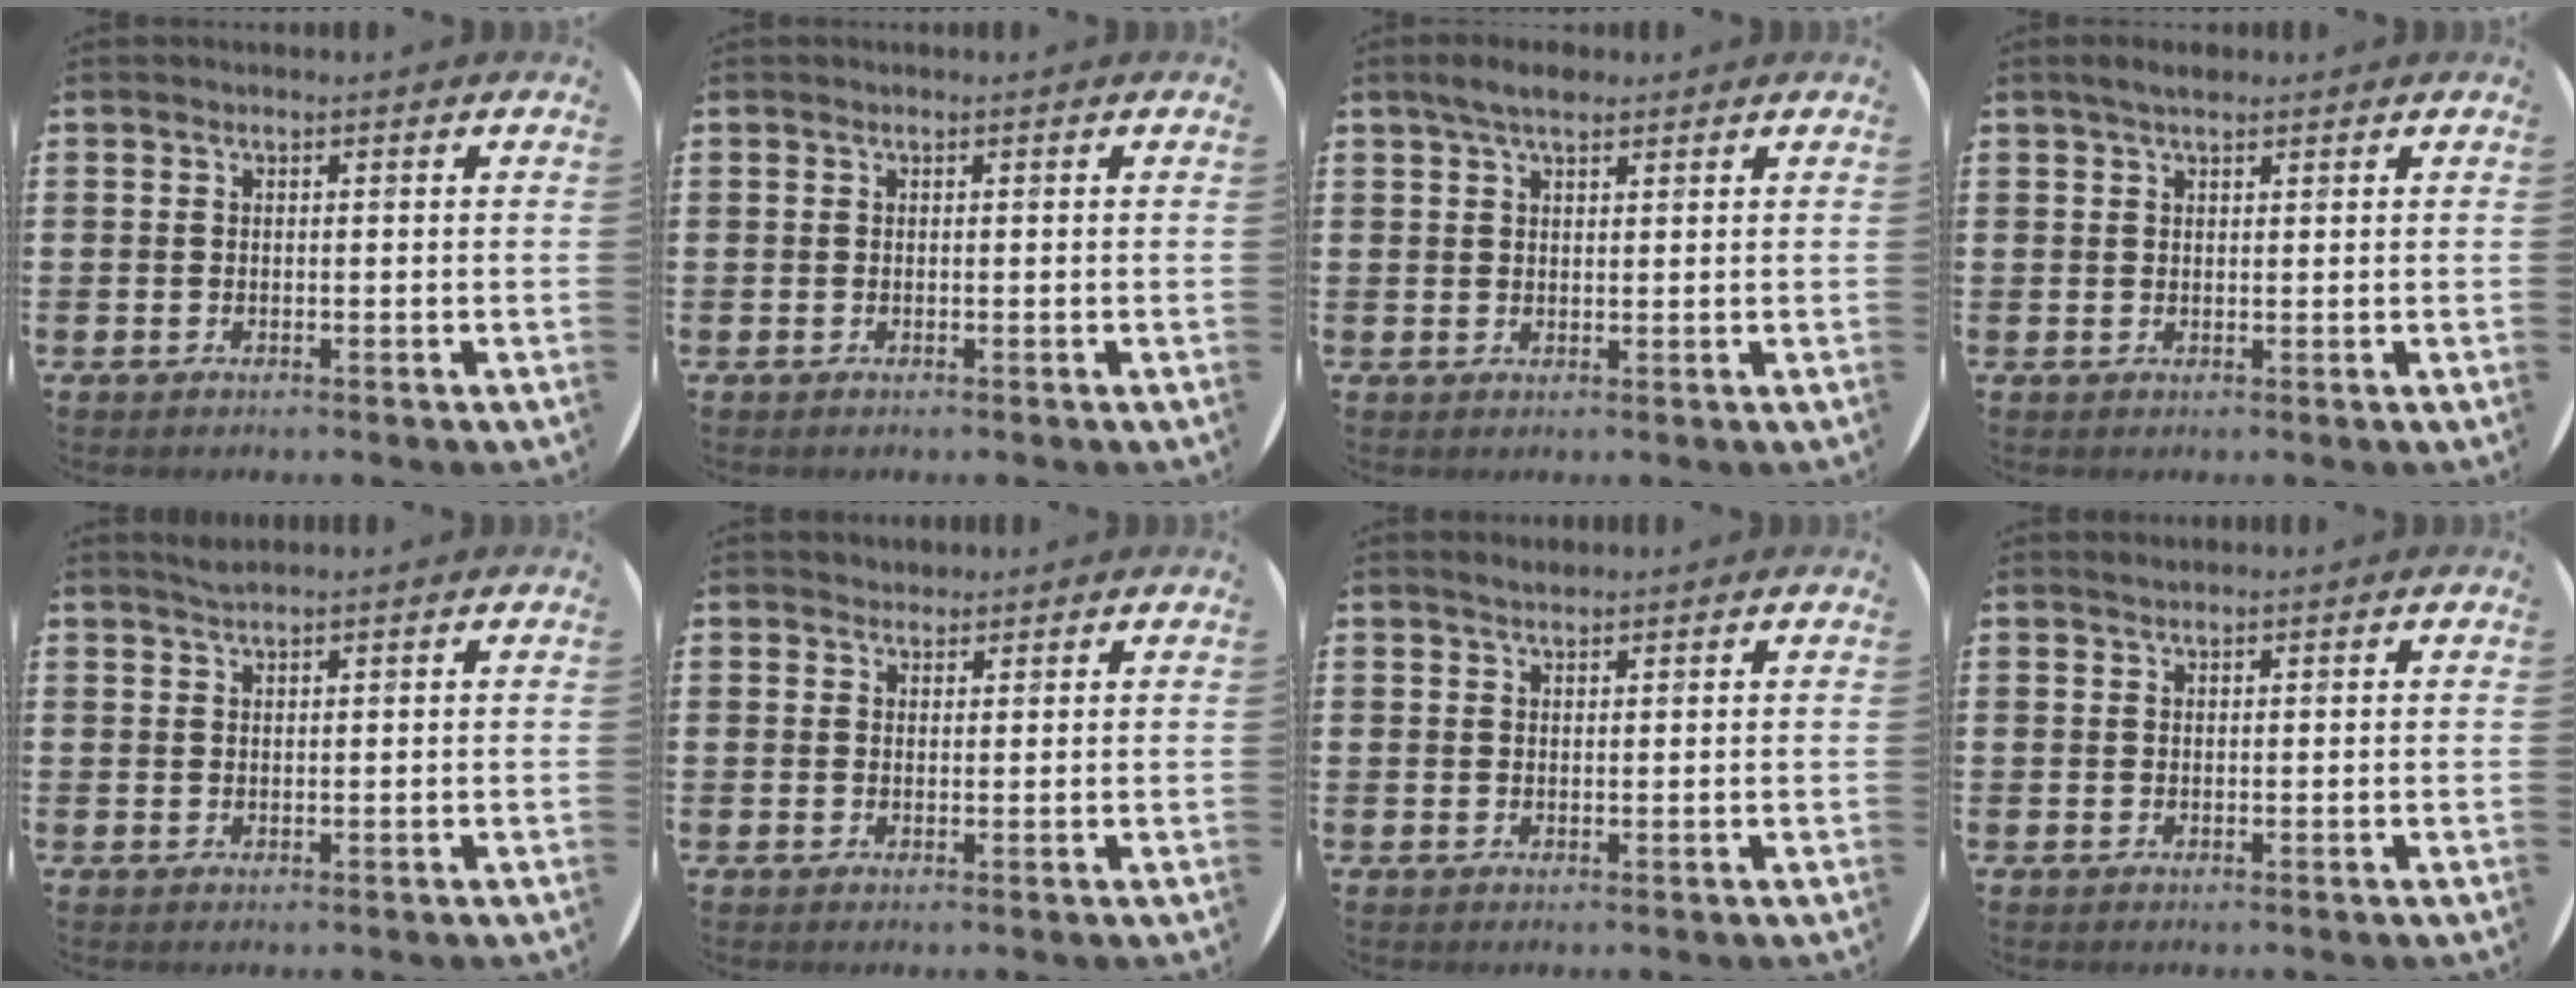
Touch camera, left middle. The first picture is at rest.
{"total": 0.0}
{"total": 3.4, "force": [2.7, 1.2, 1.8], "torque": [-0.031, 0.004, 0.046]}
{"total": 1.9, "force": [1.6, 0.5, 1.0], "torque": [-0.020, 0.006, 0.028]}
{"total": 1.3, "force": [1.2, -0.1, 0.3], "torque": [-0.006, 0.000, 0.024]}
{"total": 1.5, "force": [1.4, 0.5, -0.1], "torque": [0.001, 0.003, 0.028]}
{"total": 1.3, "force": [1.2, 0.2, 0.3], "torque": [-0.005, 0.003, 0.023]}
{"total": 0.6, "force": [0.5, 0.0, 0.0], "torque": [0.000, 0.001, 0.011]}